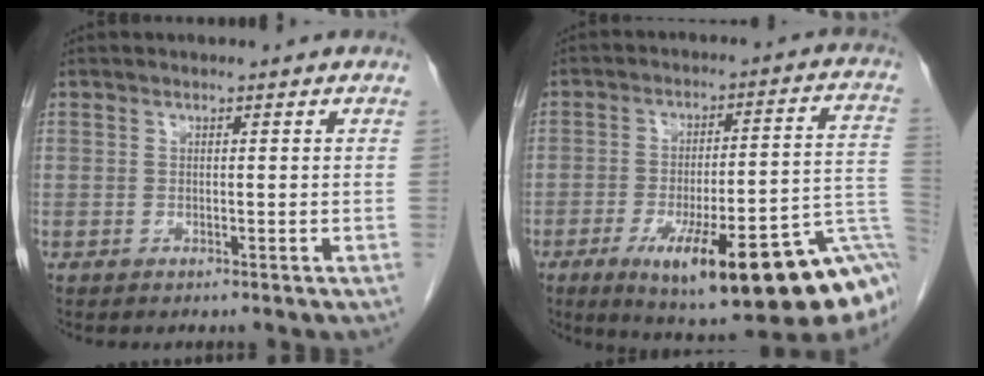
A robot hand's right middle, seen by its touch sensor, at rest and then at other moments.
{"total": 24.7, "force": [-13.0, 4.0, 20.6], "torque": [-0.193, 0.008, -0.185]}